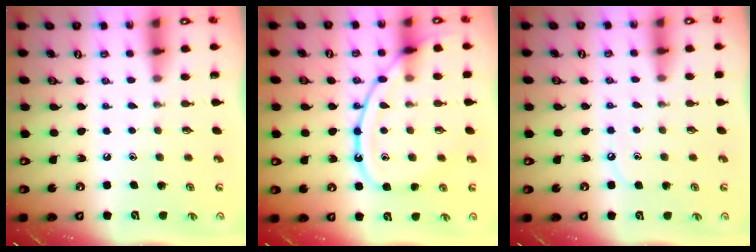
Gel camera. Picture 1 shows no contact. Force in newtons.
{"total": 15.1, "press": 15.0, "slide": 1.1}
{"total": 5.6, "press": 5.6, "slide": 0.7}